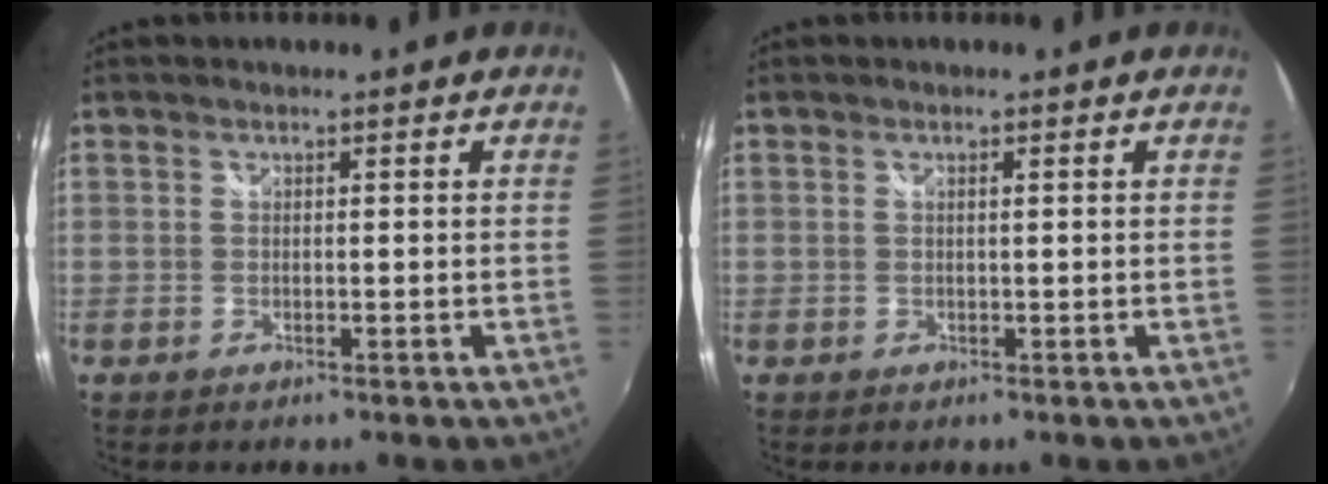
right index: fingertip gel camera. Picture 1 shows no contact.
{"total": 0.7, "force": [0.2, -0.2, 0.6], "torque": [-0.012, 0.001, 0.002]}